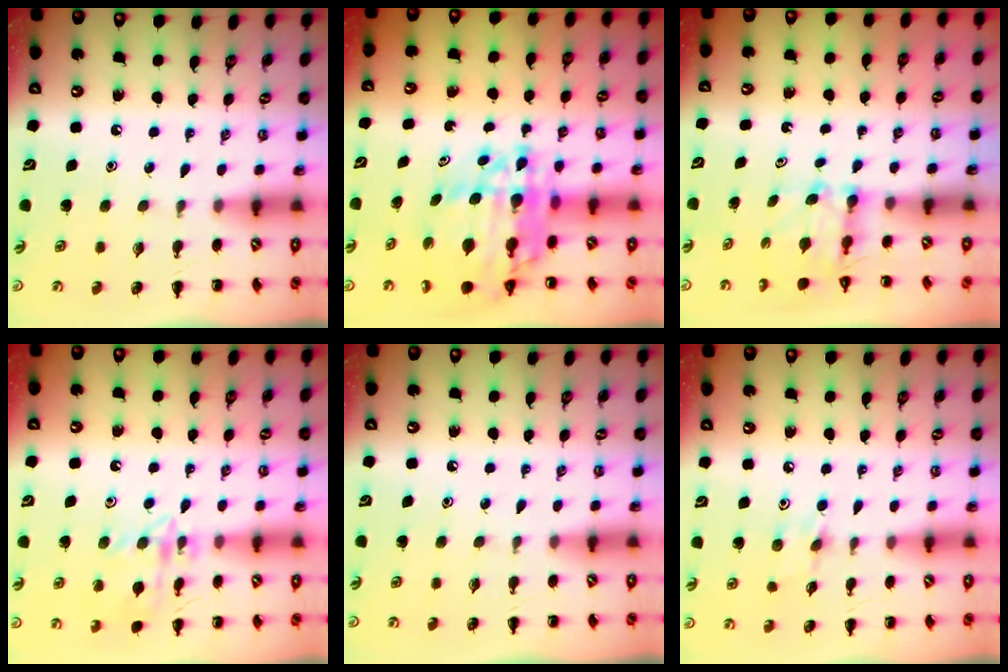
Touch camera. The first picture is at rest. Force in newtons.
{"total": 14.2, "press": 13.6, "slide": 4.3}
{"total": 3.0, "press": 2.9, "slide": 1.0}
{"total": 13.2, "press": 13.2, "slide": 0.6}
{"total": 0.0}
{"total": 4.9, "press": 4.7, "slide": 1.4}